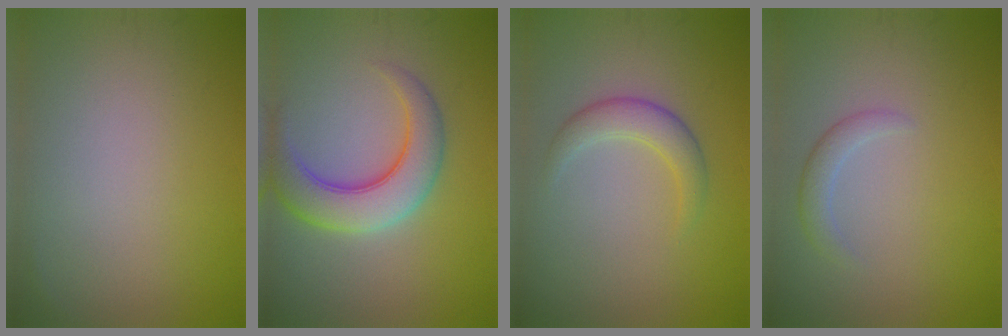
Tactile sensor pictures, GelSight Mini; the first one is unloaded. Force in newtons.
{"total": 5.9, "press": 5.9, "slide": 0.3}
{"total": 2.7, "press": 2.7, "slide": 0.1}
{"total": 1.6, "press": 1.6, "slide": 0.1}